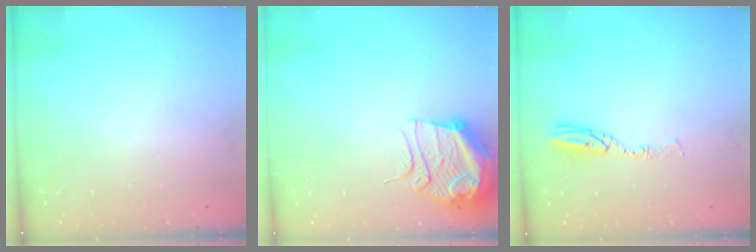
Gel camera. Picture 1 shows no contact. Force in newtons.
{"total": 11.7, "press": 11.6, "slide": 1.2}
{"total": 5.4, "press": 5.4, "slide": 0.5}